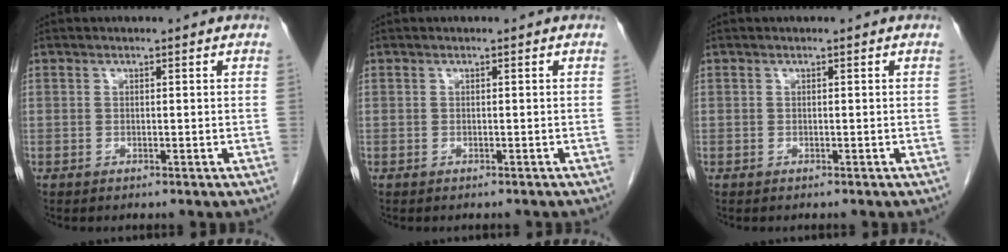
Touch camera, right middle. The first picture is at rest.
{"total": 0.8, "force": [-0.8, 0.1, 0.2], "torque": [-0.005, -0.002, -0.010]}
{"total": 0.0}